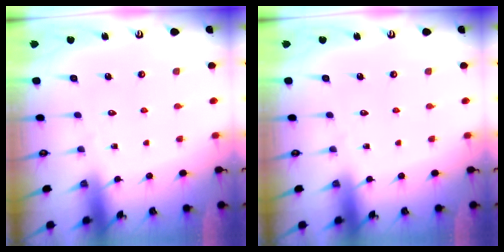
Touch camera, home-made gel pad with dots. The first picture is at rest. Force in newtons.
{"total": 0.0}